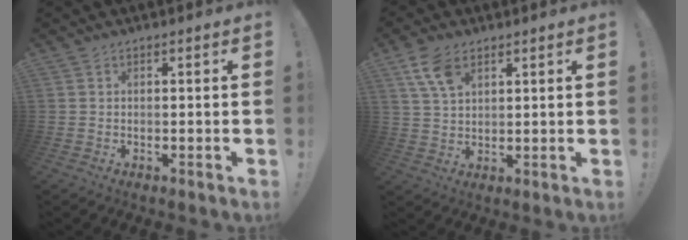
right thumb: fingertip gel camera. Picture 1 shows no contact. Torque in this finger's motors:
{"motor_torque": [0.83, 1.78, 0.18, 0.02, 0.01]}